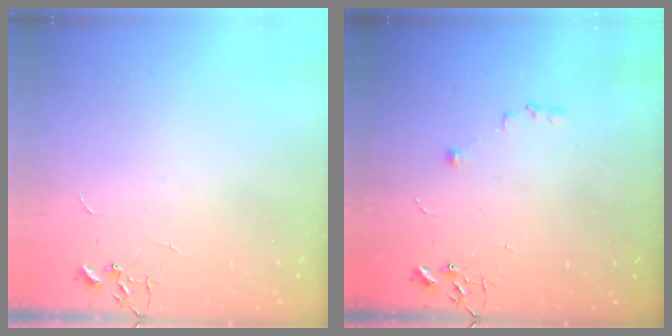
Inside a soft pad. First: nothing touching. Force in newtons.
{"total": 6.1, "press": 6.0, "slide": 0.9}